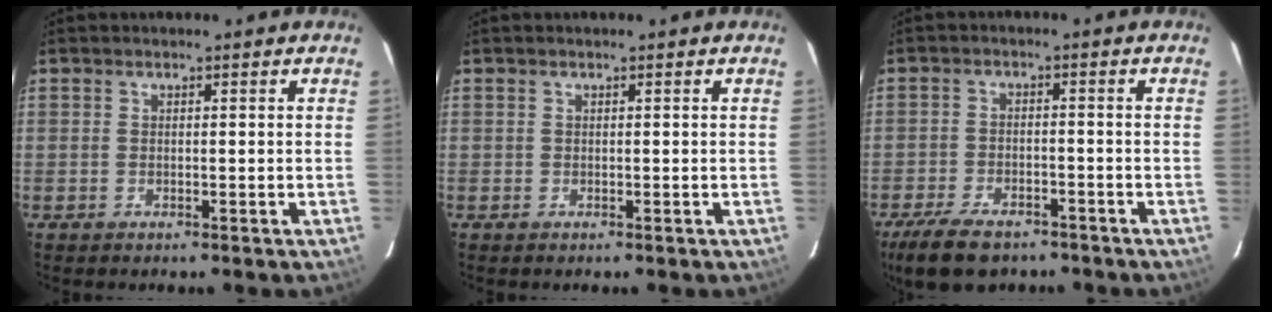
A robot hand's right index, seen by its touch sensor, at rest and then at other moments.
{"total": 0.0}
{"total": 11.1, "force": [-8.4, 4.7, 5.5], "torque": [-0.137, -0.018, -0.142]}